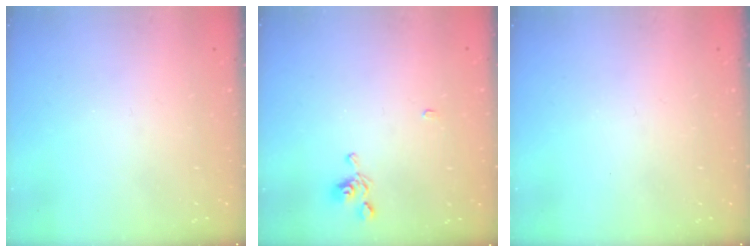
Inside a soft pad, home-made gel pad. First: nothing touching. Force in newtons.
{"total": 2.2, "press": 2.2, "slide": 0.2}
{"total": 0.0}